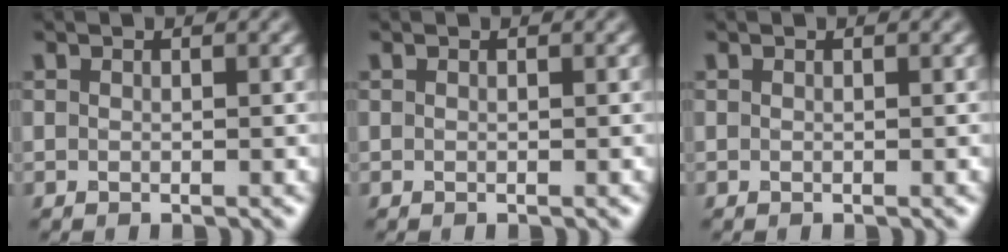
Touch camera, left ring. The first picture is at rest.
{"total": 0.0}
{"total": 0.0}